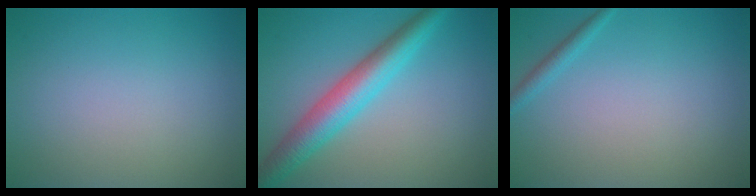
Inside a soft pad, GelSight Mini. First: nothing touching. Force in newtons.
{"total": 5.5, "press": 5.5, "slide": 0.1}
{"total": 1.1, "press": 1.1, "slide": 0.1}